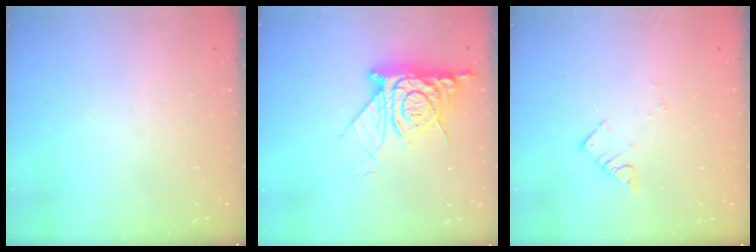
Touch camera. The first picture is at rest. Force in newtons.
{"total": 12.2, "press": 12.1, "slide": 1.3}
{"total": 4.3, "press": 4.2, "slide": 0.4}